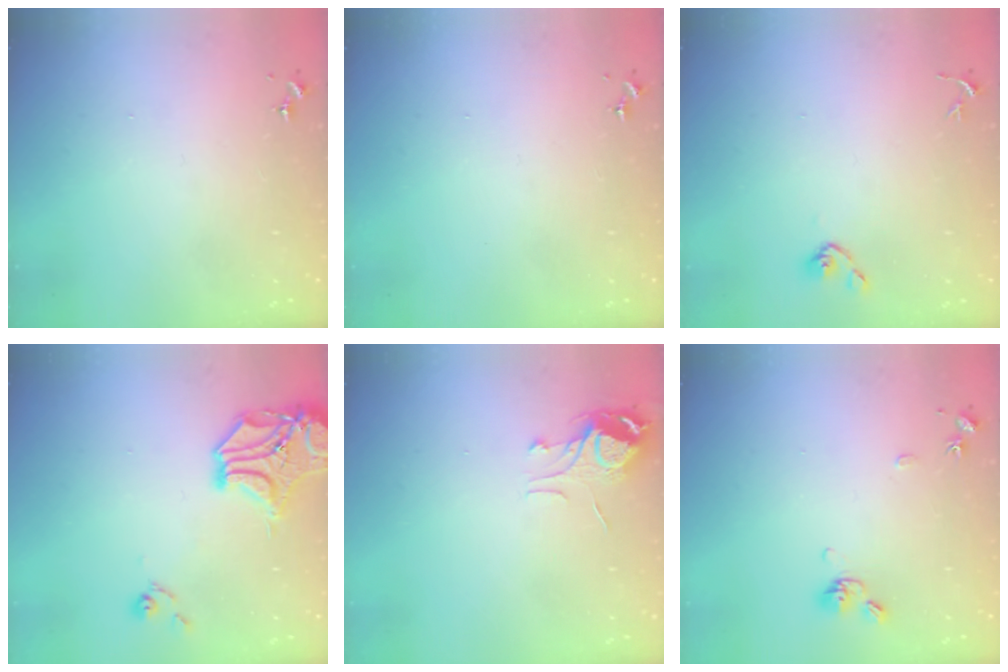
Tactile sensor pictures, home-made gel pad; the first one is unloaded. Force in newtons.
{"total": 0.0}
{"total": 4.3, "press": 4.2, "slide": 1.1}
{"total": 14.3, "press": 14.1, "slide": 2.3}
{"total": 7.1, "press": 7.1, "slide": 0.5}
{"total": 8.5, "press": 8.3, "slide": 2.0}